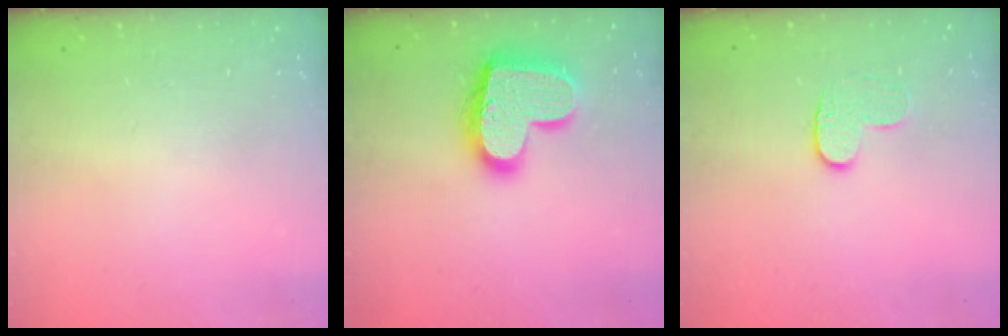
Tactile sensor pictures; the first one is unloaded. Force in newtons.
{"total": 20.0, "press": 20.0, "slide": 1.2}
{"total": 6.7, "press": 6.7, "slide": 0.5}